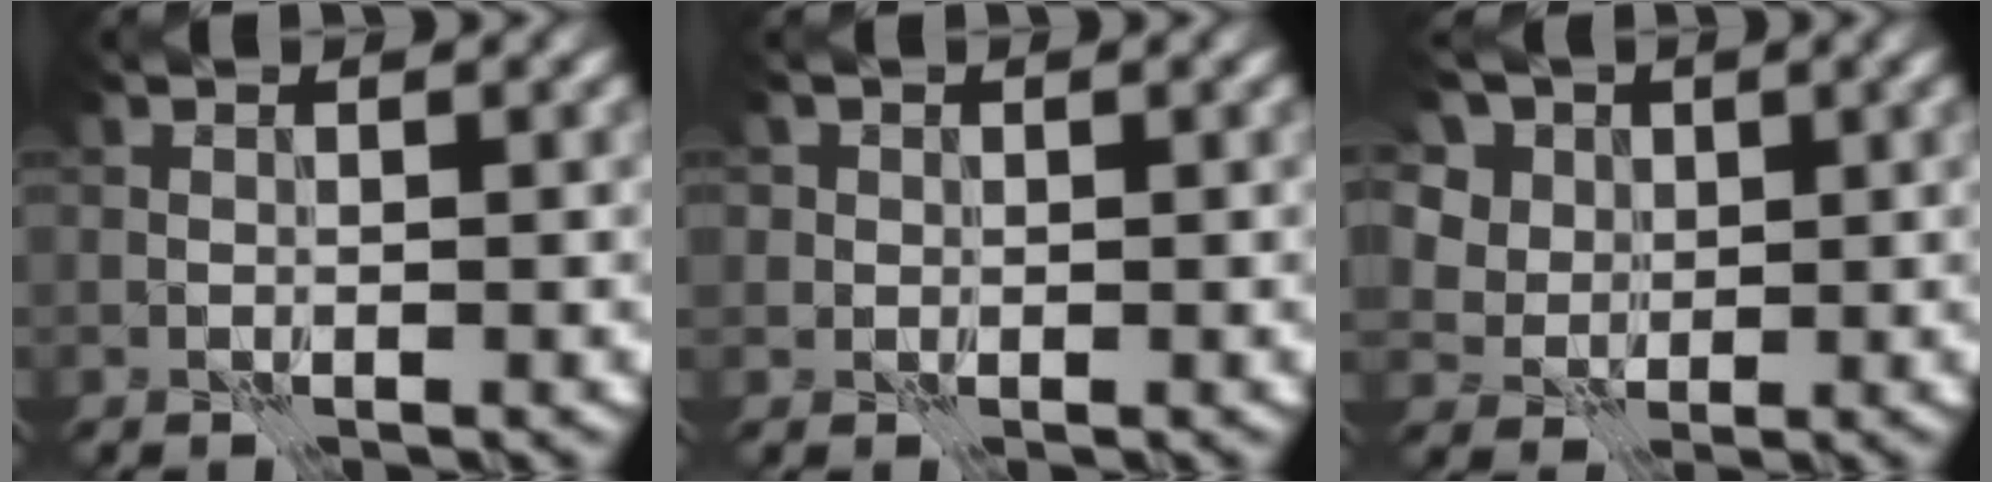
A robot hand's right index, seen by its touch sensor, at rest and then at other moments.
{"total": 0.9, "force": [-0.1, 0.8, -0.3], "torque": [0.007, -0.004, -0.006]}
{"total": 8.6, "force": [4.5, 6.3, 3.8], "torque": [-0.094, 0.012, 0.055]}